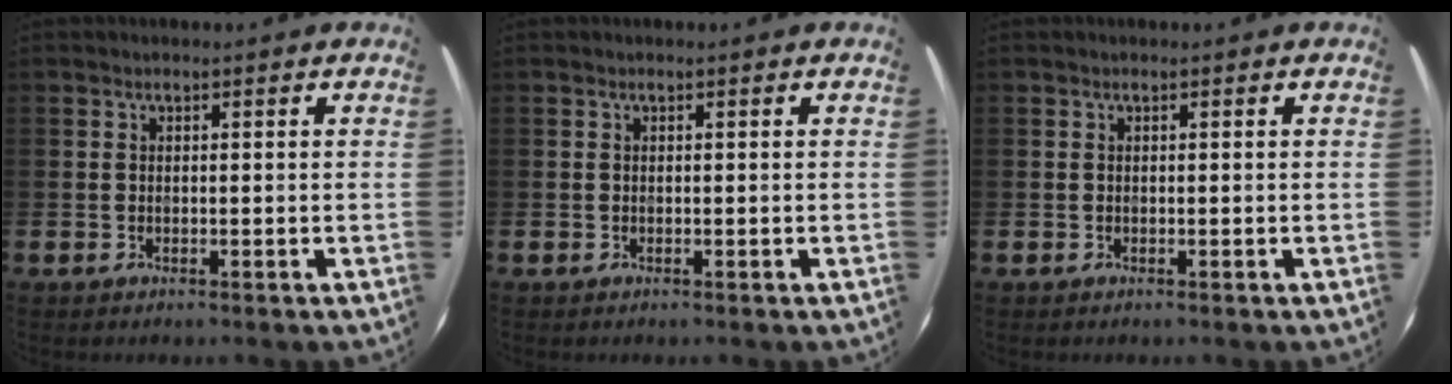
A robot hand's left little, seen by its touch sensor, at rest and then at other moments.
{"total": 0.0}
{"total": 0.0}